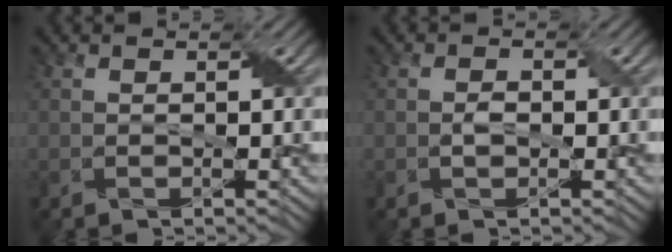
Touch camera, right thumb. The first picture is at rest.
{"total": 1.3, "force": [-0.3, 0.8, 0.9], "torque": [-0.017, 0.002, -0.006]}